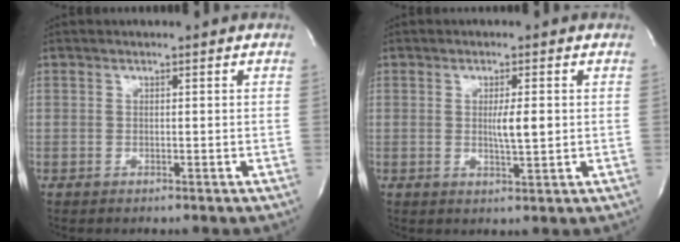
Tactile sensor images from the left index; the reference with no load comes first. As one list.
[{"total": 3.6, "force": [0.0, 0.5, 3.6], "torque": [-0.063, -0.008, 0.000]}]